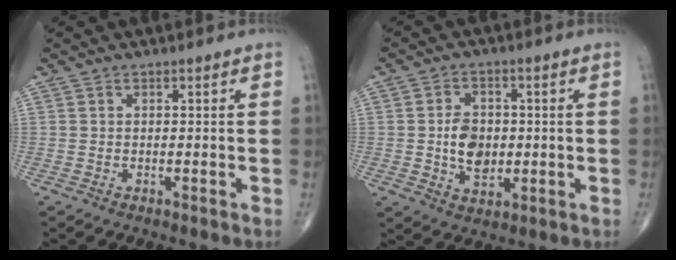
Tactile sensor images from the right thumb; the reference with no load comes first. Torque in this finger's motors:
{"motor_torque": [1.56, 1.08, 1.02, -0.05, 0.10]}